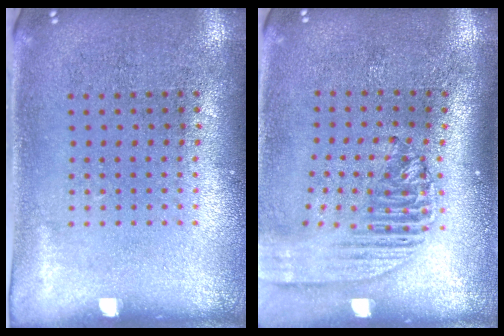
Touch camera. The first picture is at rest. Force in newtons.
{"total": 2.2, "press": 1.7, "slide": 1.4}